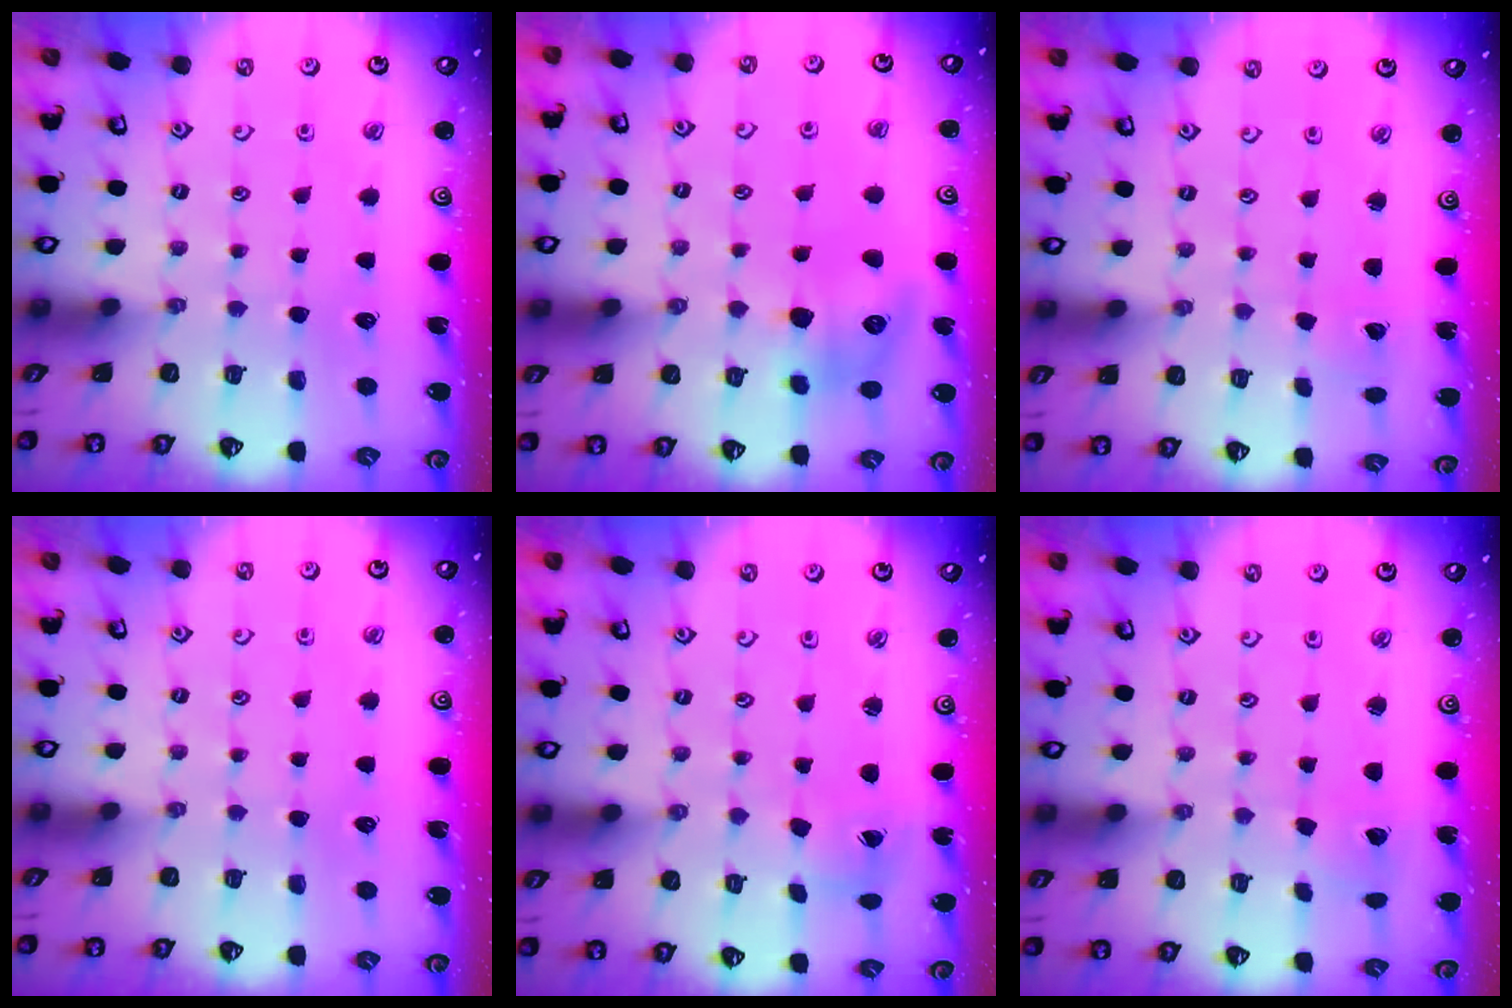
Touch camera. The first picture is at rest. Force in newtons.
{"total": 12.6, "press": 12.5, "slide": 1.2}
{"total": 1.3, "press": 1.3, "slide": 0.1}
{"total": 0.0}
{"total": 2.0, "press": 2.0, "slide": 0.3}
{"total": 2.4, "press": 2.4, "slide": 0.2}